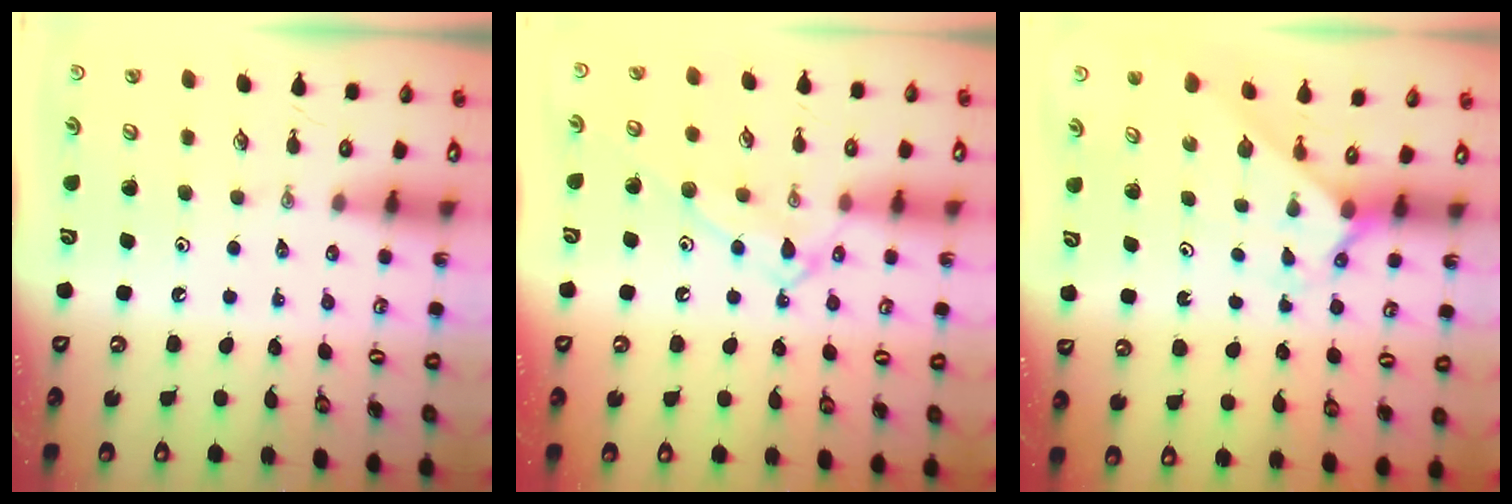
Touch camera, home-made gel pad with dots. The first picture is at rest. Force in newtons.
{"total": 10.3, "press": 10.3, "slide": 0.1}
{"total": 2.2, "press": 2.2, "slide": 0.3}